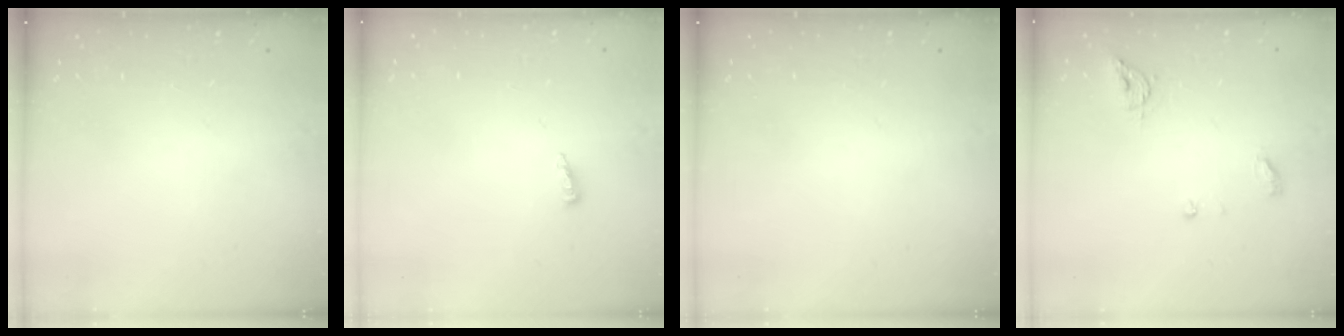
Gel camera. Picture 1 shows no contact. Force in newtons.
{"total": 3.7, "press": 3.6, "slide": 0.4}
{"total": 0.0}
{"total": 6.2, "press": 6.2, "slide": 0.5}